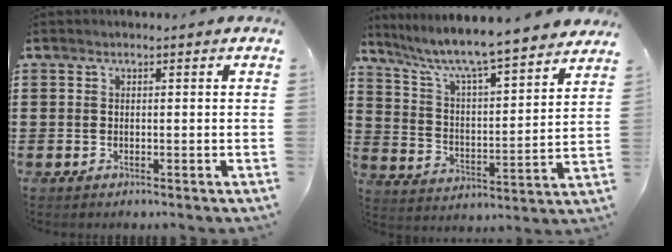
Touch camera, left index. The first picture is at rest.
{"total": 7.0, "force": [6.2, 0.0, 3.2], "torque": [-0.088, -0.053, 0.100]}